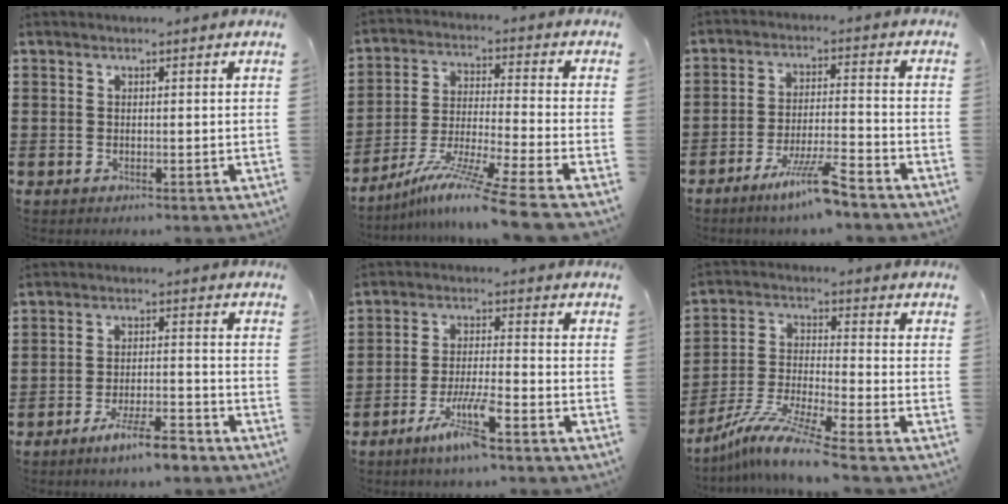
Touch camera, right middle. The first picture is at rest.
{"total": 10.7, "force": [-8.5, -0.8, 6.4], "torque": [-0.121, -0.004, -0.172]}
{"total": 7.6, "force": [-5.6, 0.2, 5.2], "torque": [-0.099, -0.005, -0.103]}
{"total": 6.3, "force": [-5.0, 0.5, 3.7], "torque": [-0.071, -0.004, -0.094]}
{"total": 7.3, "force": [-4.7, 0.7, 5.4], "torque": [-0.107, -0.009, -0.087]}
{"total": 9.0, "force": [-7.6, -0.4, 4.7], "torque": [-0.102, -0.010, -0.154]}